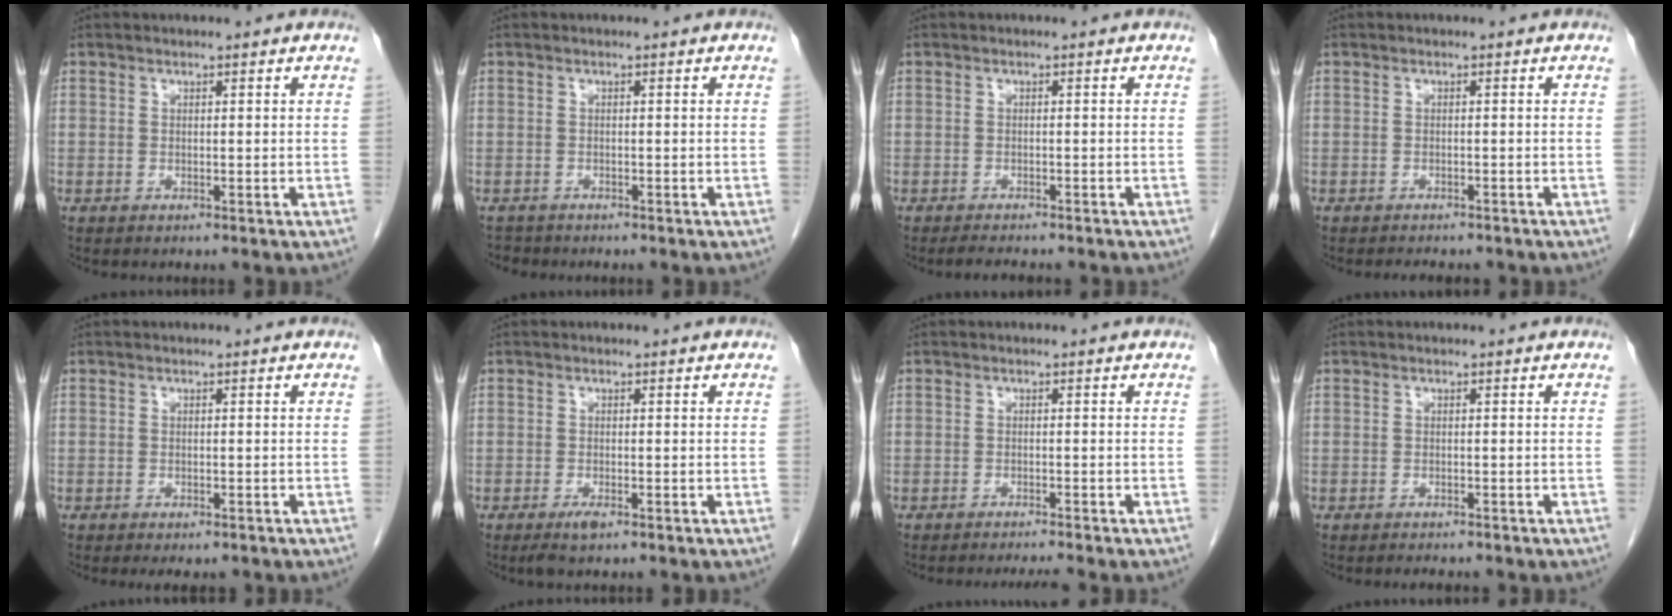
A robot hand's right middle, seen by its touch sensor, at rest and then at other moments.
{"total": 1.4, "force": [-1.3, 0.6, -0.3], "torque": [-0.001, -0.002, -0.022]}
{"total": 4.1, "force": [-3.6, 0.9, 1.8], "torque": [-0.029, -0.007, -0.047]}
{"total": 4.2, "force": [-3.7, 1.3, 1.5], "torque": [-0.021, -0.005, -0.043]}
{"total": 2.7, "force": [-2.2, 1.0, 1.3], "torque": [-0.014, -0.006, -0.027]}
{"total": 1.9, "force": [-1.2, 0.4, 1.4], "torque": [-0.029, -0.004, -0.021]}
{"total": 3.5, "force": [-3.1, -1.3, 0.9], "torque": [-0.015, -0.012, -0.048]}
{"total": 2.4, "force": [-2.1, 0.6, 1.0], "torque": [-0.017, -0.004, -0.021]}